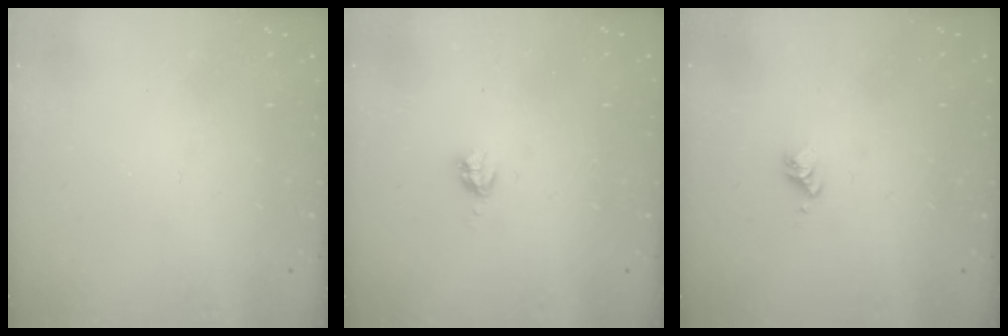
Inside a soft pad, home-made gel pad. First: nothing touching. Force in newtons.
{"total": 3.1, "press": 3.1, "slide": 0.4}
{"total": 3.5, "press": 3.5, "slide": 0.4}